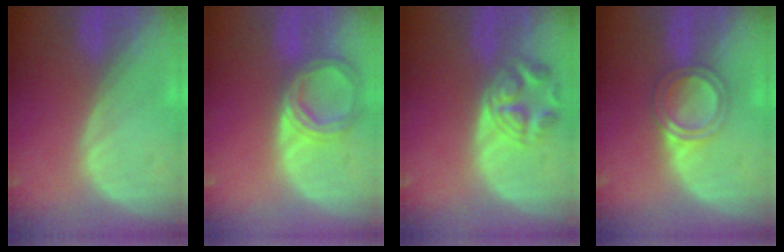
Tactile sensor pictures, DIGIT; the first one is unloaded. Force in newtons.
{"total": 6.7, "press": 6.1, "slide": 2.7}
{"total": 5.4, "press": 5.4, "slide": 0.5}
{"total": 5.0, "press": 4.5, "slide": 2.0}